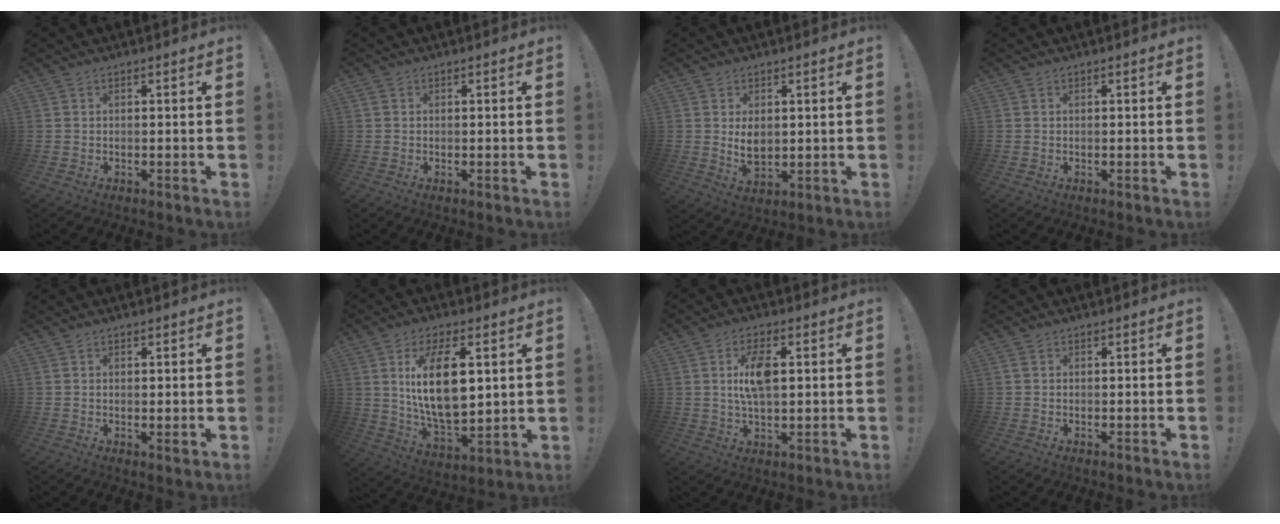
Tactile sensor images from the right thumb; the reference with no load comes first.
{"total": 0.6, "force": [0.0, 0.6, 0.1], "torque": [-0.002, 0.001, 0.001]}
{"total": 5.6, "force": [0.9, 3.6, 4.2], "torque": [-0.052, -0.009, 0.014]}
{"total": 0.0}
{"total": 1.3, "force": [0.6, 0.2, 1.1], "torque": [-0.010, -0.005, 0.009]}
{"total": 17.8, "force": [4.6, 8.4, 15.0], "torque": [-0.276, -0.019, 0.068]}
{"total": 8.8, "force": [1.6, 4.3, 7.4], "torque": [-0.120, 0.000, 0.023]}
{"total": 0.7, "force": [0.1, 0.6, 0.3], "torque": [-0.006, 0.003, 0.001]}